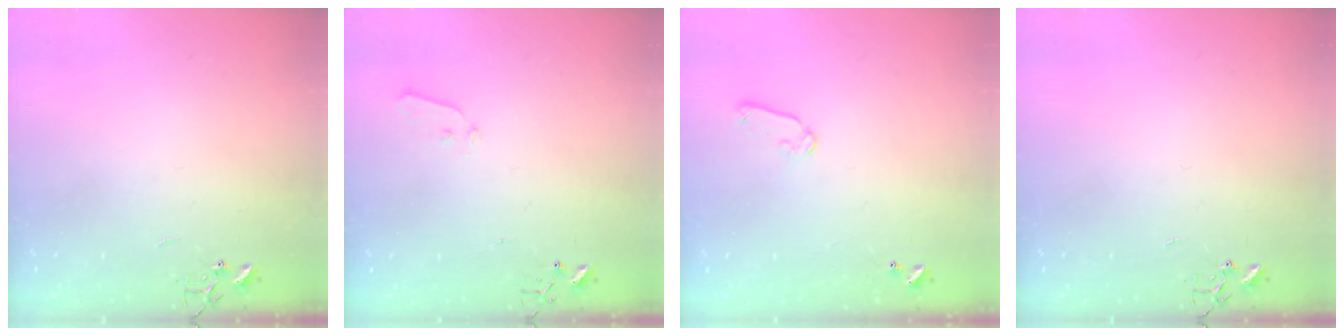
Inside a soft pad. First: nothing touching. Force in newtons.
{"total": 4.0, "press": 3.9, "slide": 0.6}
{"total": 6.8, "press": 6.7, "slide": 1.0}
{"total": 0.0}